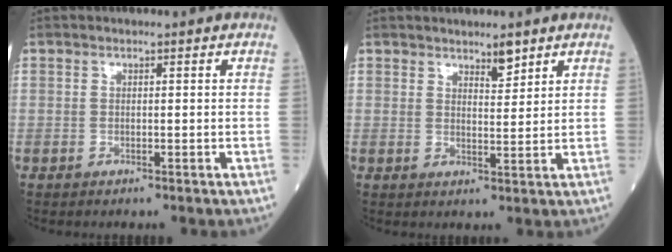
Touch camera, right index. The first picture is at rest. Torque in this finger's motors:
{"motor_torque": [-0.04, 0.12, 0.01, 0.02]}